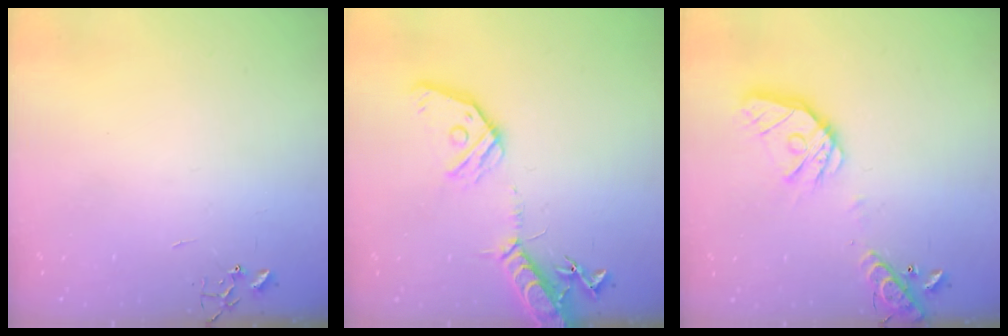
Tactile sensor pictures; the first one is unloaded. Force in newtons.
{"total": 16.6, "press": 16.2, "slide": 3.2}
{"total": 17.6, "press": 17.3, "slide": 2.8}